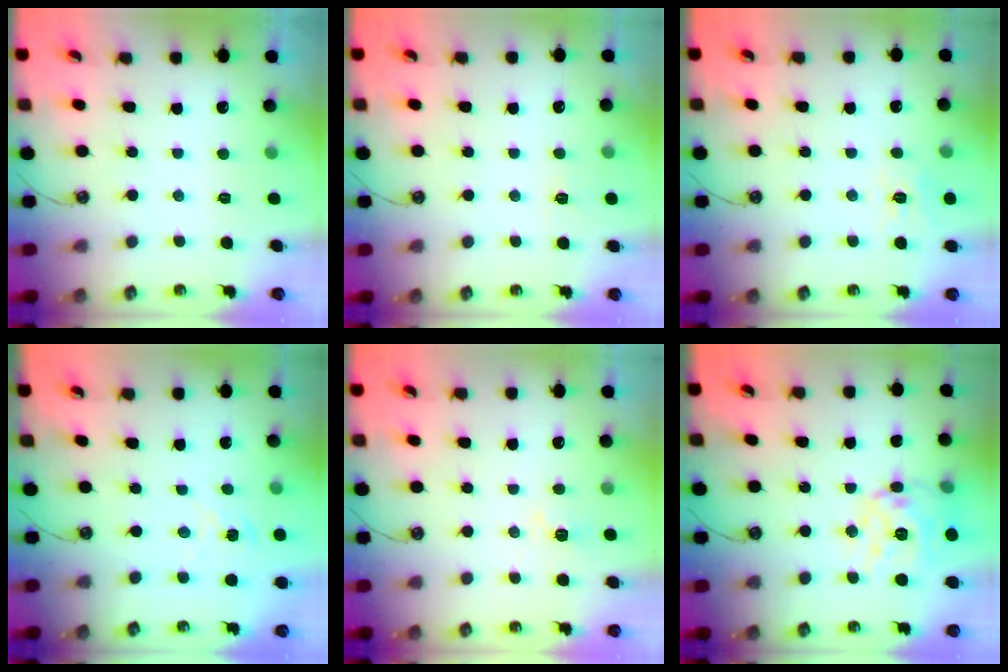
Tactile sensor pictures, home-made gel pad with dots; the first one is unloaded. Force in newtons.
{"total": 2.7, "press": 2.7, "slide": 0.3}
{"total": 8.3, "press": 8.2, "slide": 1.0}
{"total": 1.6, "press": 1.6, "slide": 0.2}
{"total": 3.9, "press": 3.8, "slide": 0.6}
{"total": 15.3, "press": 15.2, "slide": 1.4}